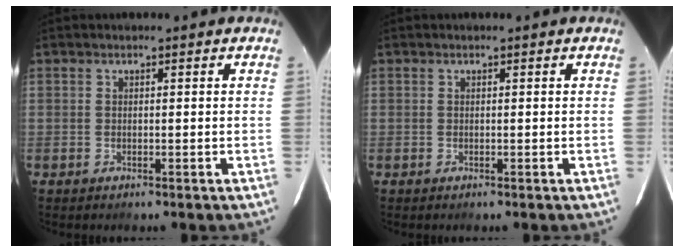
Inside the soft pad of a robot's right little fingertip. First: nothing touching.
{"total": 0.0}